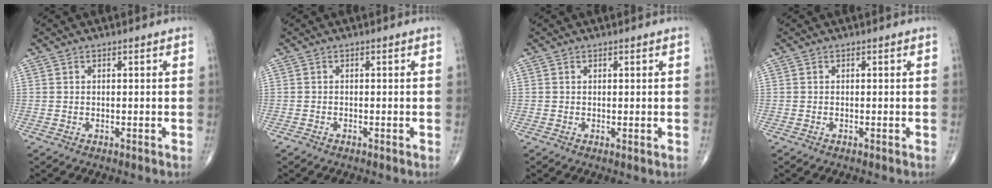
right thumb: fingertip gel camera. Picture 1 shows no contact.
{"total": 0.6, "force": [-0.5, 0.2, 0.2], "torque": [-0.008, -0.002, -0.012]}
{"total": 0.5, "force": [0.1, 0.1, 0.5], "torque": [-0.016, -0.005, 0.001]}
{"total": 0.0}